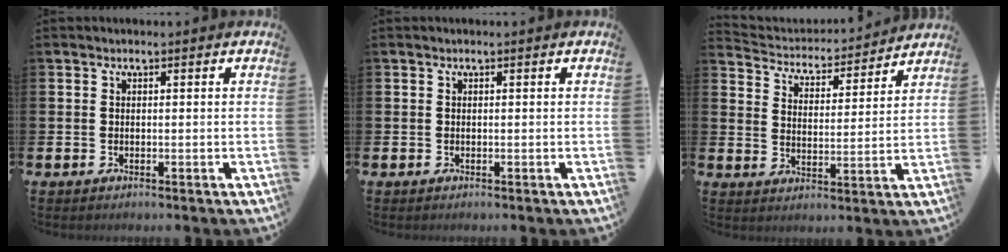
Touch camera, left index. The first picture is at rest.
{"total": 0.0}
{"total": 4.4, "force": [4.2, 1.3, 0.3], "torque": [-0.036, -0.040, 0.068]}